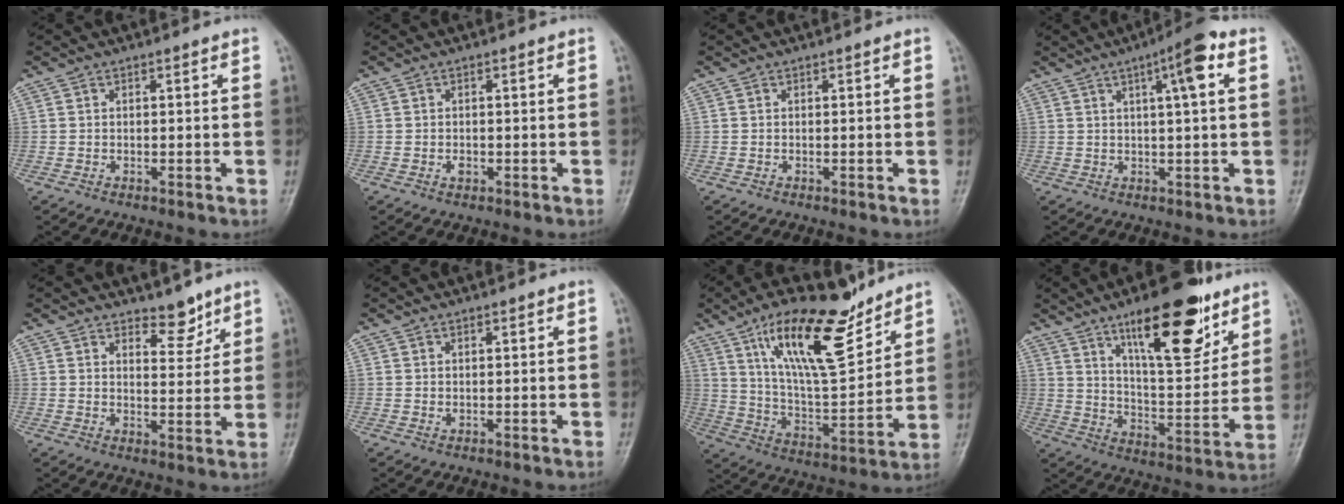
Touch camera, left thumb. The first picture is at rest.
{"total": 1.3, "force": [-0.3, 1.0, 0.8], "torque": [-0.008, 0.001, -0.004]}
{"total": 0.0}
{"total": 7.8, "force": [2.9, 1.1, 7.2], "torque": [-0.113, 0.007, 0.041]}
{"total": 5.4, "force": [4.1, 2.4, 2.5], "torque": [-0.009, -0.033, 0.063]}
{"total": 1.1, "force": [0.5, 0.5, 0.8], "torque": [-0.011, 0.000, 0.010]}
{"total": 20.3, "force": [12.8, 6.8, 14.3], "torque": [-0.204, -0.068, 0.231]}
{"total": 20.4, "force": [12.3, 7.0, 14.7], "torque": [-0.181, -0.066, 0.202]}